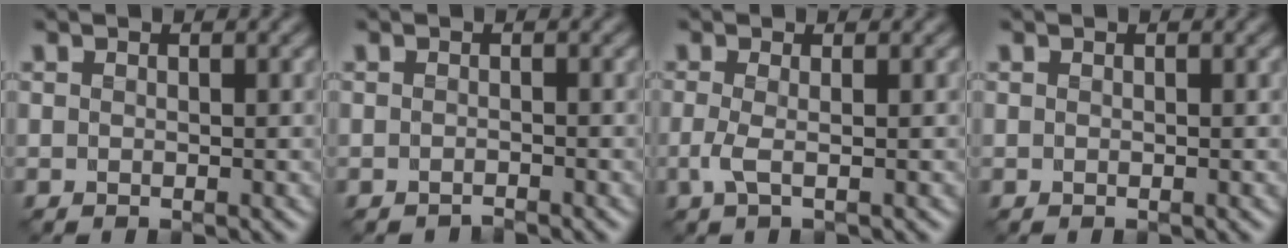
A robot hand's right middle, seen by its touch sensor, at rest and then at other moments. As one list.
[{"total": 1.2, "force": [-1.2, 0.0, -0.1], "torque": [0.001, -0.006, -0.025]}, {"total": 1.8, "force": [-0.6, 0.3, 1.6], "torque": [-0.036, -0.002, -0.016]}, {"total": 0.0}]